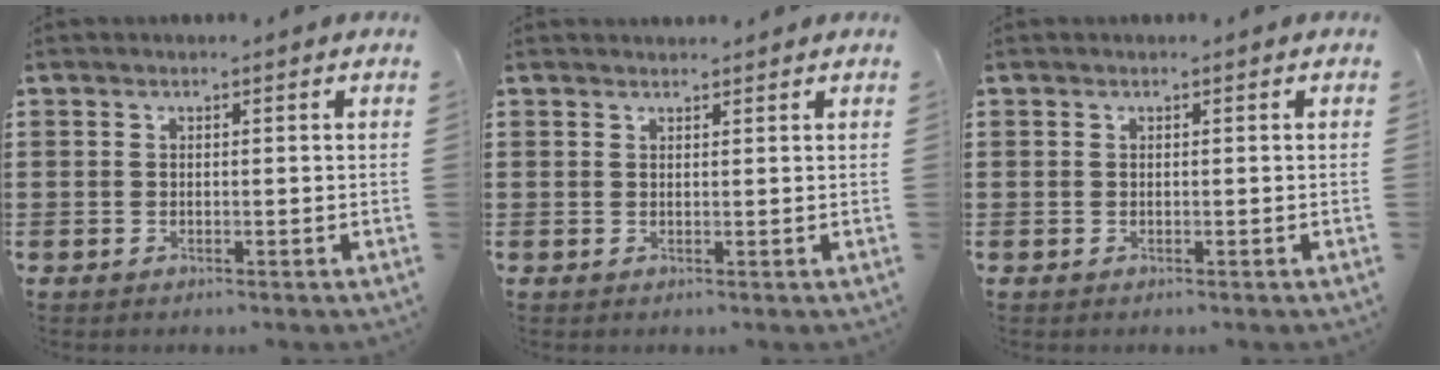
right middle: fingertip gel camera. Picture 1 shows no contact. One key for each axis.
{"total": 1.0, "fx": 1.0, "fy": 0.0, "fz": -0.1, "tx": -0.001, "ty": -0.002, "tz": 0.020}
{"total": 0.0}